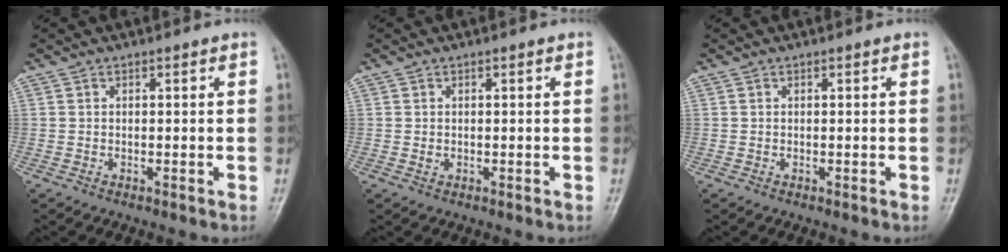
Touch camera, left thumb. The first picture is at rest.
{"total": 0.8, "force": [0.1, 0.7, 0.5], "torque": [-0.004, 0.000, 0.004]}
{"total": 0.0}